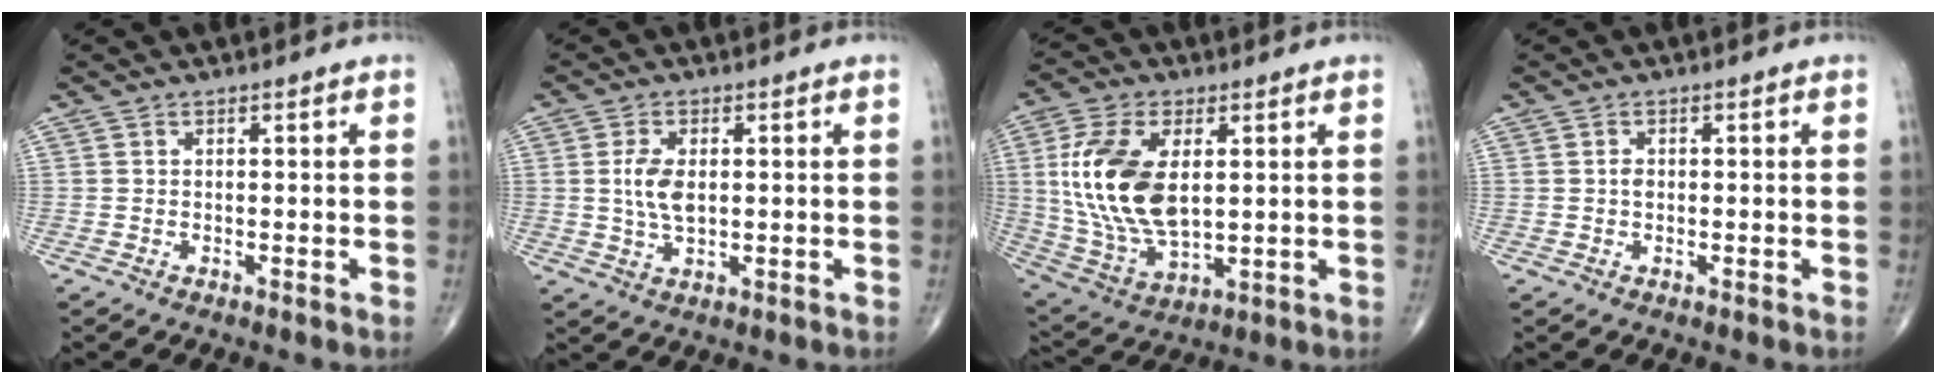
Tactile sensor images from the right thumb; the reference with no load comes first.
{"total": 5.8, "force": [0.6, 3.1, 4.9], "torque": [-0.097, -0.005, 0.014]}
{"total": 18.0, "force": [2.8, 9.8, 14.8], "torque": [-0.298, -0.014, 0.062]}
{"total": 1.4, "force": [0.1, 1.0, 0.9], "torque": [-0.012, 0.002, 0.001]}